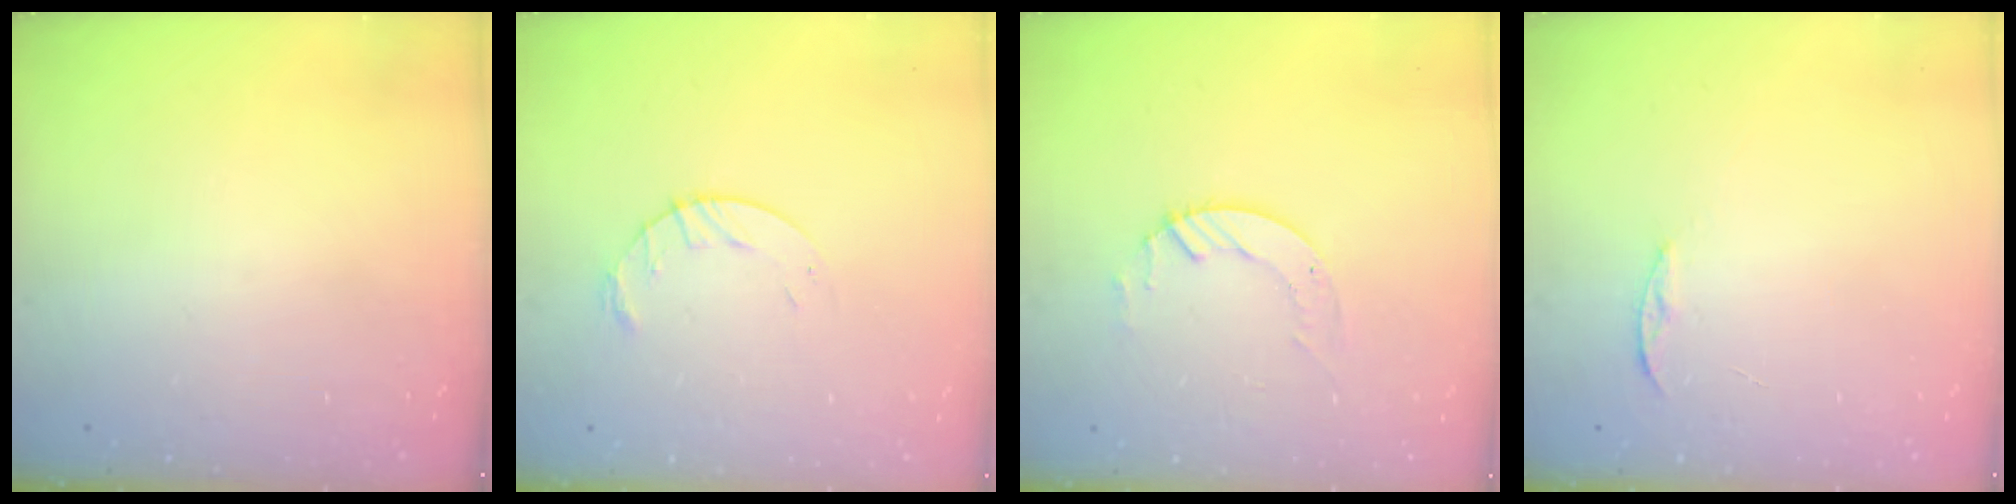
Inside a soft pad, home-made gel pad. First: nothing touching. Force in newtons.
{"total": 4.6, "press": 4.5, "slide": 0.6}
{"total": 4.5, "press": 4.5, "slide": 0.4}
{"total": 4.4, "press": 4.4, "slide": 0.5}